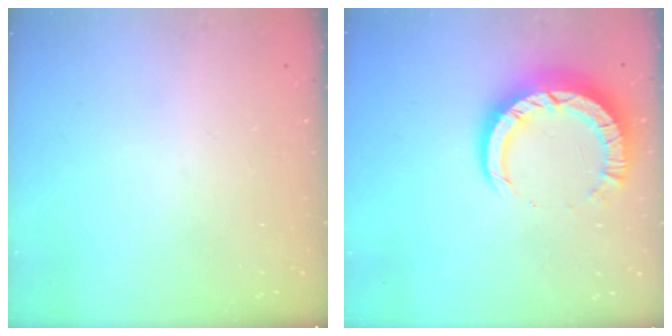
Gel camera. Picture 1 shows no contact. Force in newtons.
{"total": 9.6, "press": 9.5, "slide": 1.1}